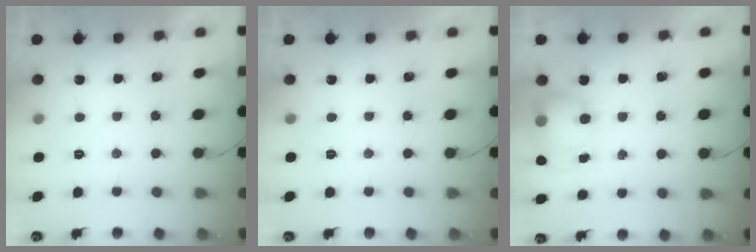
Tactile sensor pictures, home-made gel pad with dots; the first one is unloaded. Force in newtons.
{"total": 0.0}
{"total": 10.6, "press": 8.6, "slide": 6.3}